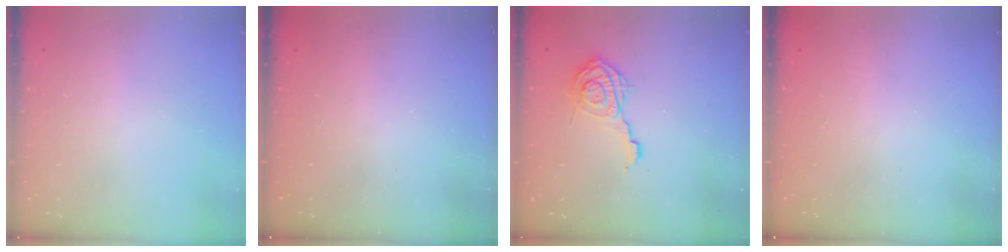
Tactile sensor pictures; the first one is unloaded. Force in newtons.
{"total": 2.5, "press": 2.4, "slide": 0.8}
{"total": 11.2, "press": 11.2, "slide": 1.3}
{"total": 2.3, "press": 2.2, "slide": 0.8}